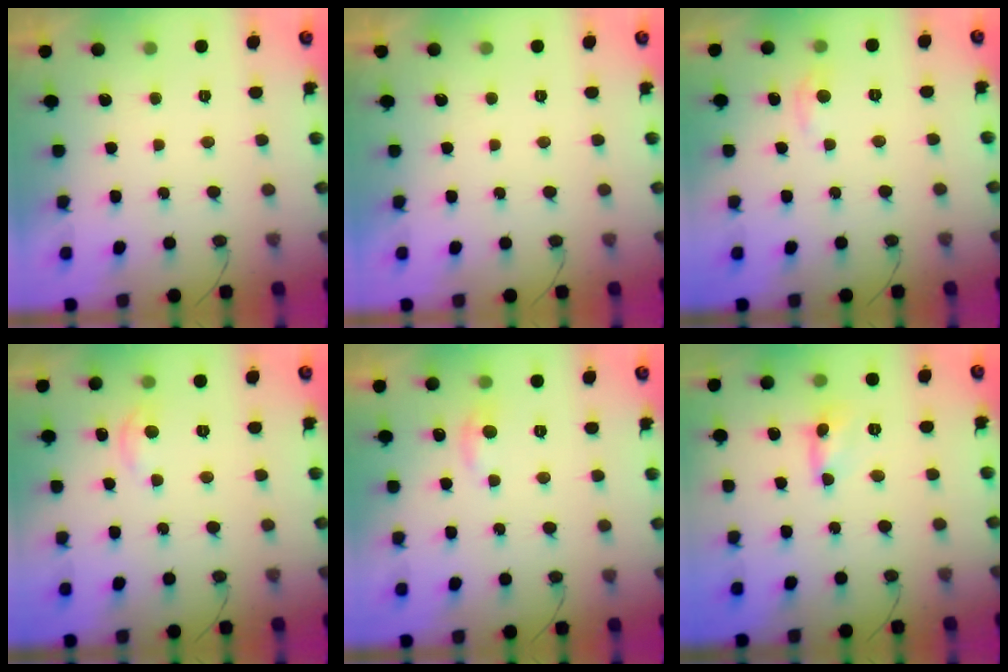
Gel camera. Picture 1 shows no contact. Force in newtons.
{"total": 0.0}
{"total": 3.5, "press": 3.5, "slide": 0.5}
{"total": 3.0, "press": 3.0, "slide": 0.4}
{"total": 5.1, "press": 5.1, "slide": 0.7}
{"total": 1.0, "press": 1.0, "slide": 0.1}